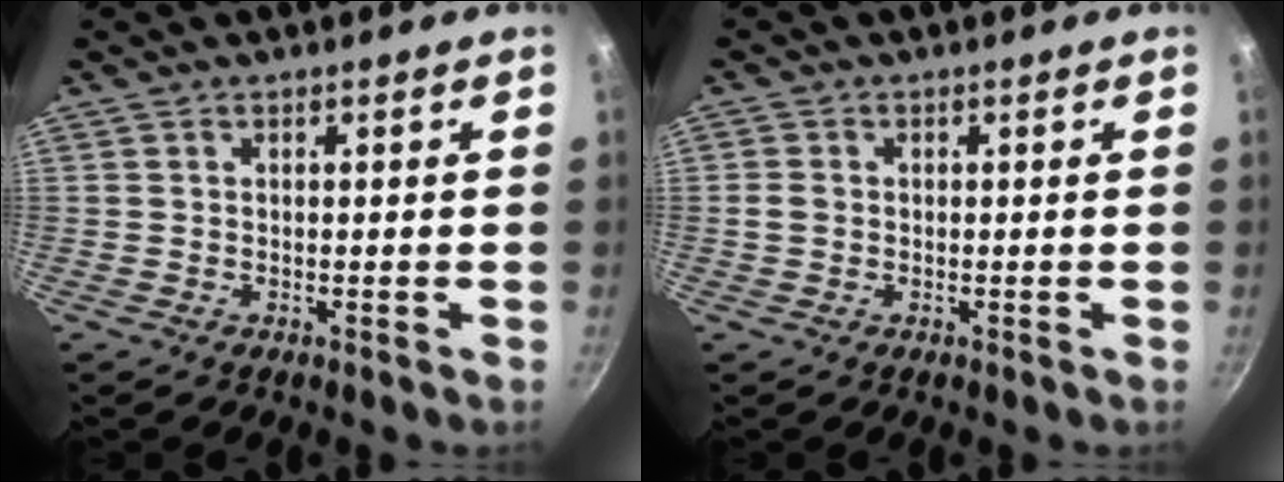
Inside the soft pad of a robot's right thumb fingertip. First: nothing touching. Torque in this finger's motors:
{"motor_torque": [0.17, 0.35, 0.20, -0.17, 0.15]}